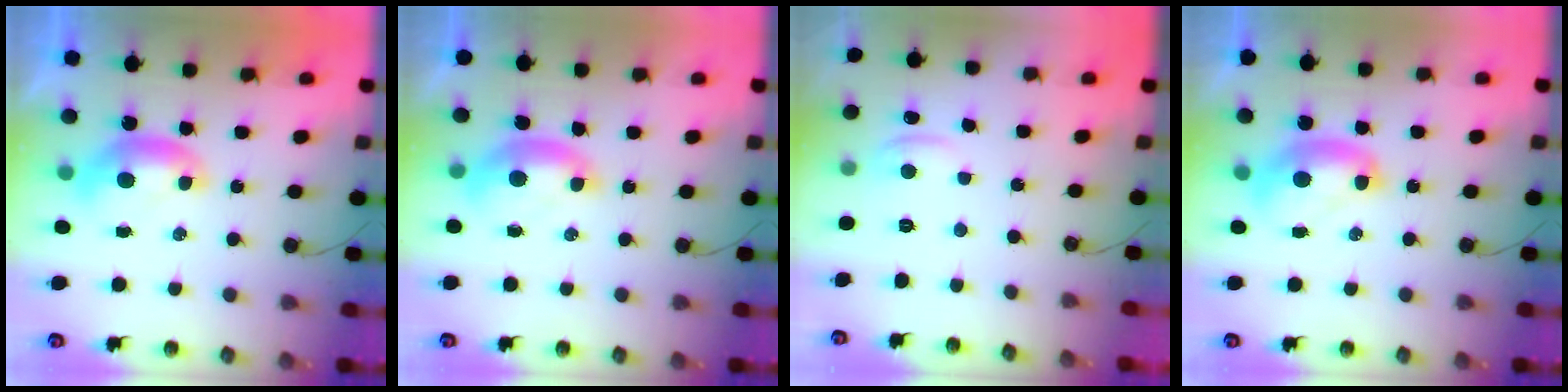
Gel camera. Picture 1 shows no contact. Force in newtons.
{"total": 1.8, "press": 1.7, "slide": 0.7}
{"total": 1.1, "press": 0.8, "slide": 0.7}
{"total": 2.4, "press": 2.4, "slide": 0.3}